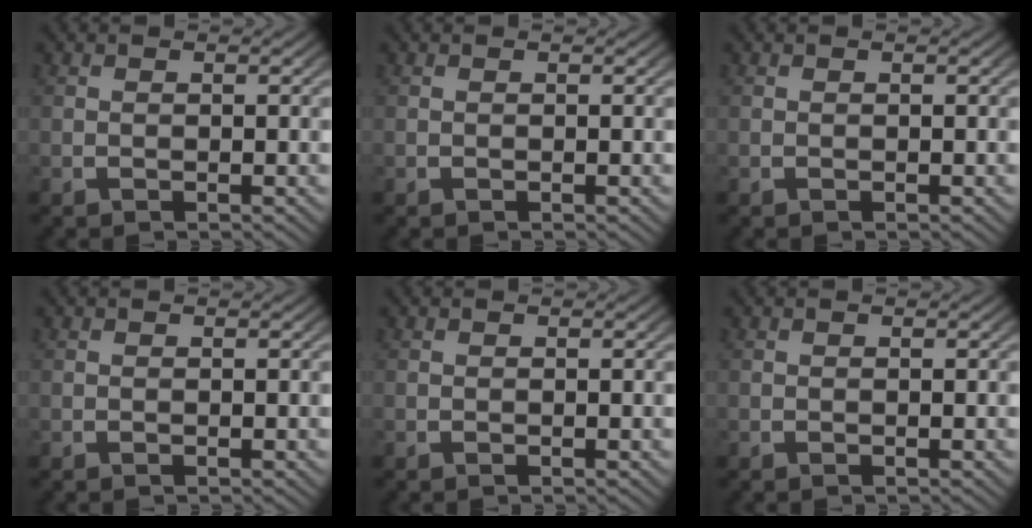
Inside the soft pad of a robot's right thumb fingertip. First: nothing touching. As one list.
[{"total": 0.0}, {"total": 0.0}, {"total": 0.0}, {"total": 0.0}, {"total": 0.0}]